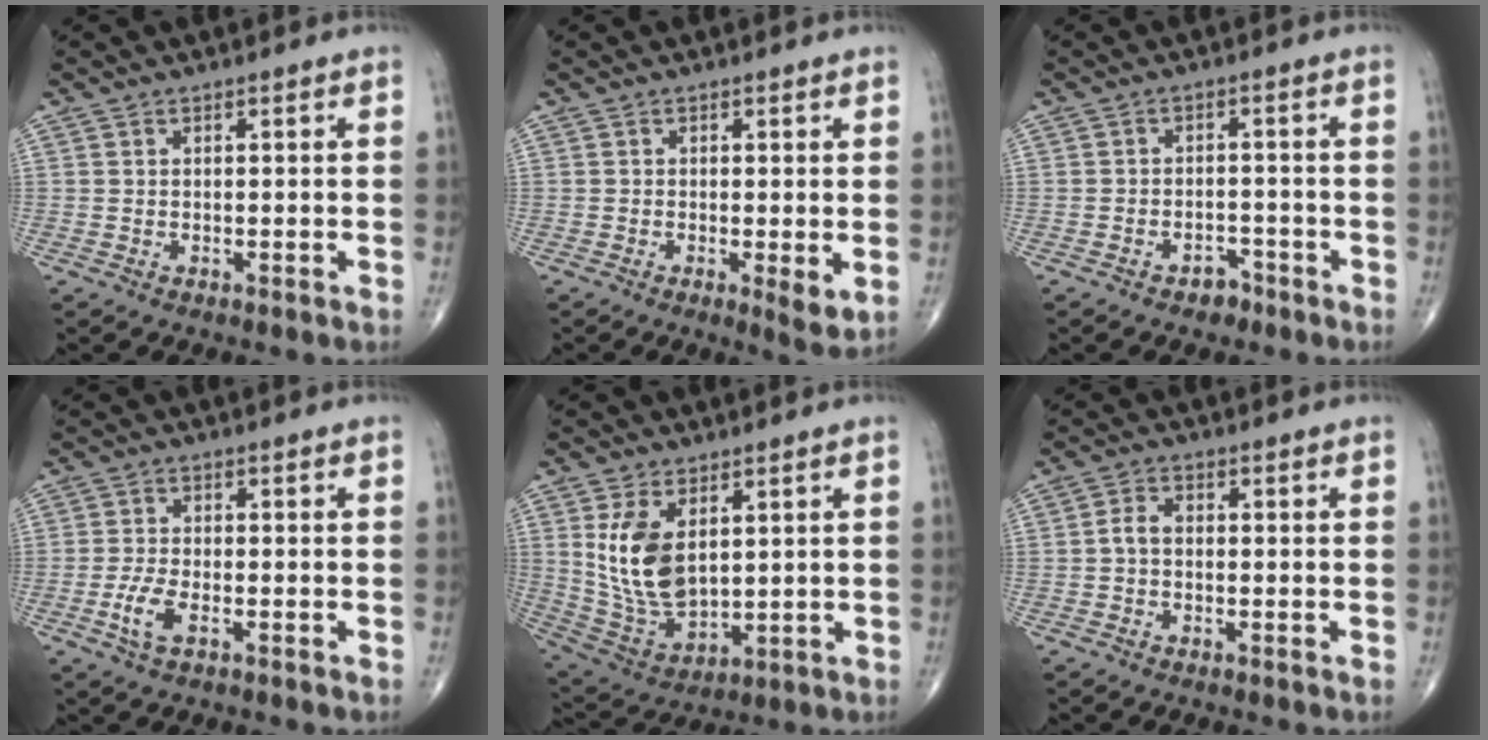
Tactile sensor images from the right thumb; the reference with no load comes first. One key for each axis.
{"total": 3.5, "fx": -0.3, "fy": 0.8, "fz": 3.3, "tx": -0.053, "ty": -0.014, "tz": -0.007}
{"total": 2.9, "fx": -2.0, "fy": 1.8, "fz": 1.1, "tx": -0.009, "ty": 0.016, "tz": -0.026}
{"total": 4.2, "fx": -1.6, "fy": 1.8, "fz": 3.5, "tx": -0.081, "ty": 0.004, "tz": -0.030}
{"total": 12.7, "fx": 3.3, "fy": 7.3, "fz": 9.8, "tx": -0.173, "ty": -0.019, "tz": 0.082}
{"total": 2.7, "fx": -0.3, "fy": 1.8, "fz": 1.9, "tx": -0.034, "ty": 0.011, "tz": -0.012}